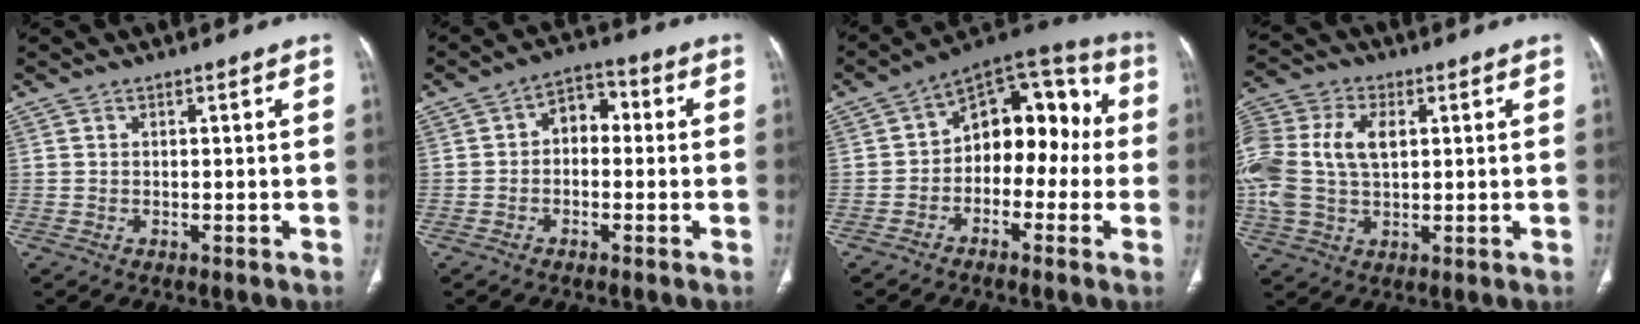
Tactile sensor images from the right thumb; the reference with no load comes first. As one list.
[{"total": 5.9, "force": [-0.1, 4.1, 4.2], "torque": [-0.041, 0.026, -0.018]}, {"total": 14.7, "force": [-1.0, 9.7, 11.0], "torque": [-0.093, 0.056, -0.034]}, {"total": 16.9, "force": [2.1, 10.8, 12.8], "torque": [-0.313, 0.011, 0.038]}]